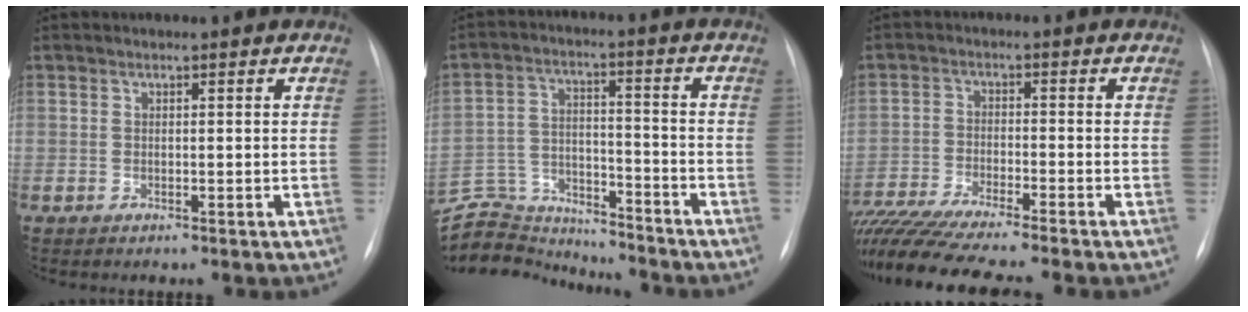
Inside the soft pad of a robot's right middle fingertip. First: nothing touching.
{"total": 14.6, "force": [-14.3, 2.6, 1.6], "torque": [-0.026, 0.033, -0.230]}
{"total": 16.2, "force": [-14.0, -0.1, 8.1], "torque": [-0.156, -0.032, -0.237]}